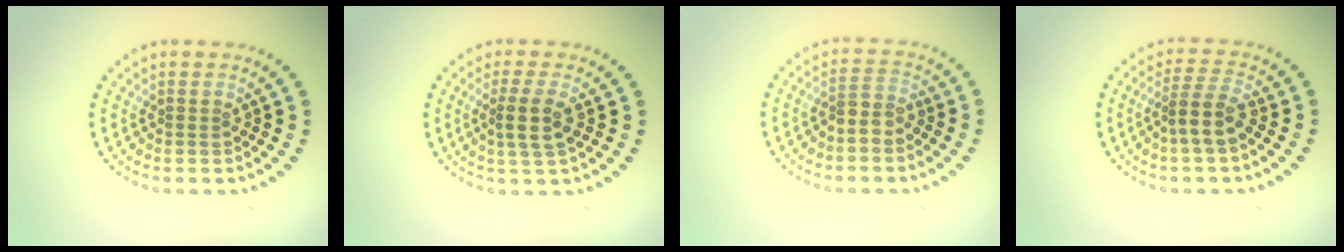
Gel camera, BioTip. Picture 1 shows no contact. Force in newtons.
{"total": 2.6, "press": 2.4, "slide": 1.1}
{"total": 2.2, "press": 1.9, "slide": 1.1}
{"total": 2.8, "press": 2.3, "slide": 1.6}